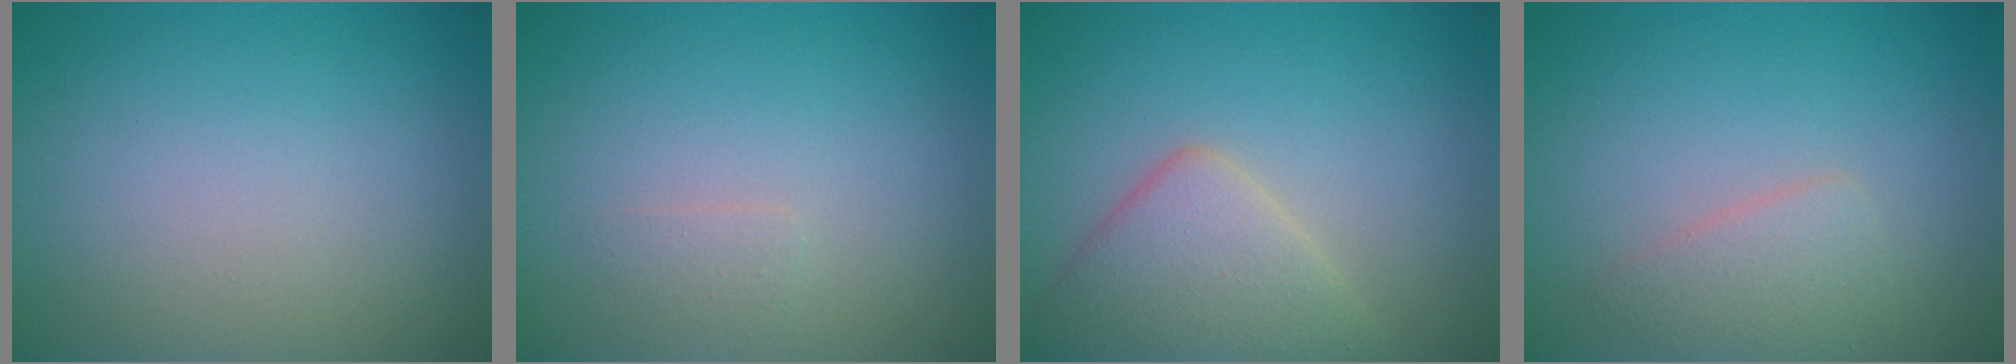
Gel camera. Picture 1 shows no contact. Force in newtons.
{"total": 0.7, "press": 0.7, "slide": 0.1}
{"total": 4.8, "press": 4.8, "slide": 0.3}
{"total": 2.2, "press": 2.2, "slide": 0.0}